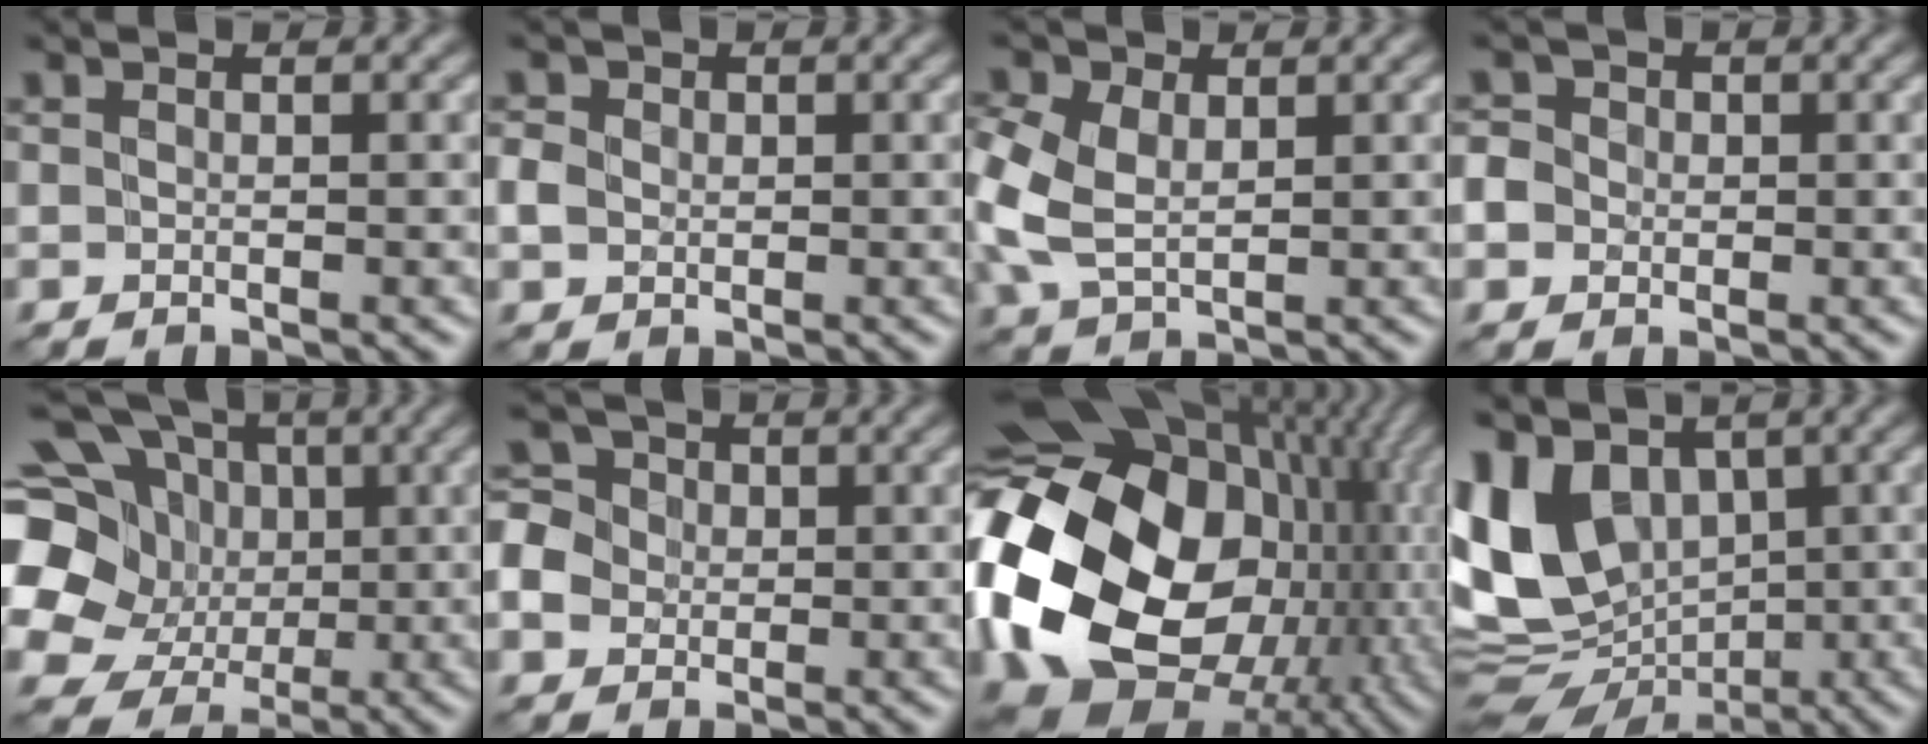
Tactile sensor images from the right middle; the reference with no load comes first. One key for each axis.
{"total": 2.0, "fx": 0.0, "fy": 1.8, "fz": 0.8, "tx": -0.020, "ty": 0.005, "tz": 0.002}
{"total": 6.5, "fx": 0.4, "fy": 4.5, "fz": 4.7, "tx": -0.142, "ty": 0.005, "tz": 0.006}
{"total": 4.7, "fx": -0.3, "fy": 4.4, "fz": 1.7, "tx": -0.031, "ty": 0.027, "tz": -0.025}
{"total": 17.1, "fx": 1.3, "fy": 15.4, "fz": 7.1, "tx": -0.204, "ty": 0.024, "tz": 0.002}
{"total": 6.3, "fx": -1.1, "fy": 5.7, "fz": 2.6, "tx": -0.067, "ty": 0.018, "tz": -0.044}
{"total": 21.9, "fx": -1.3, "fy": 16.3, "fz": 14.5, "tx": -0.306, "ty": -0.010, "tz": -0.005}
{"total": 11.3, "fx": 0.9, "fy": 8.8, "fz": 7.1, "tx": -0.156, "ty": -0.005, "tz": 0.018}